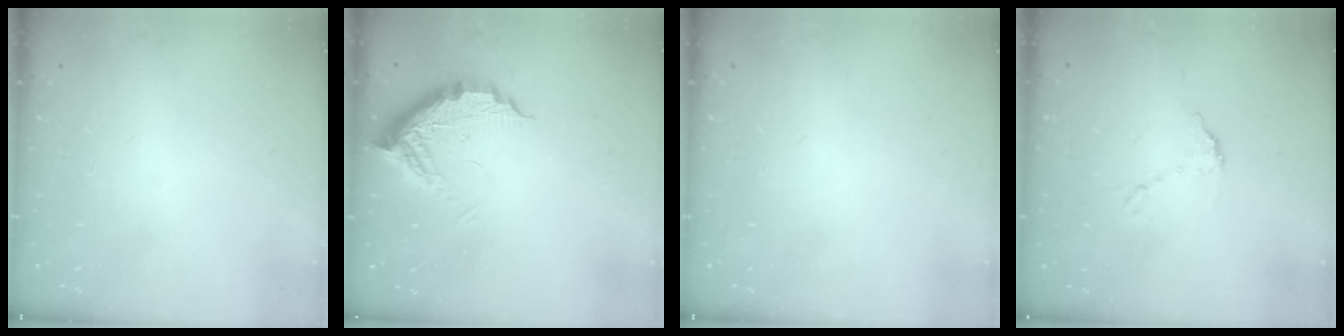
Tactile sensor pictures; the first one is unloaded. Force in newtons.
{"total": 10.2, "press": 10.2, "slide": 0.9}
{"total": 0.0}
{"total": 6.6, "press": 6.5, "slide": 0.5}